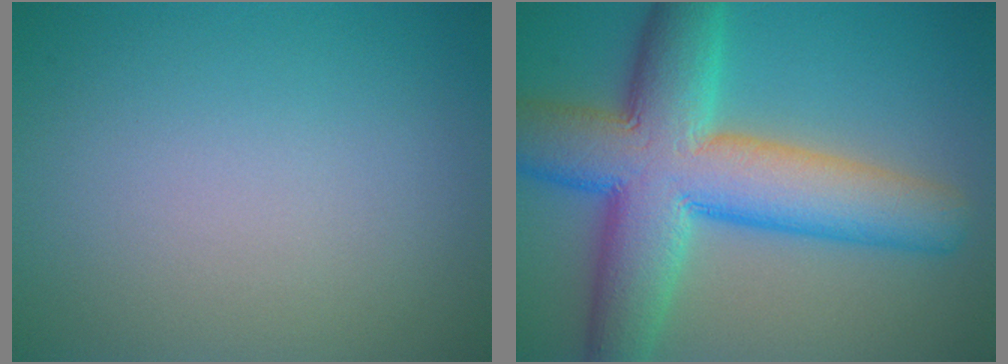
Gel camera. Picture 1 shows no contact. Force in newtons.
{"total": 12.3, "press": 12.3, "slide": 0.3}